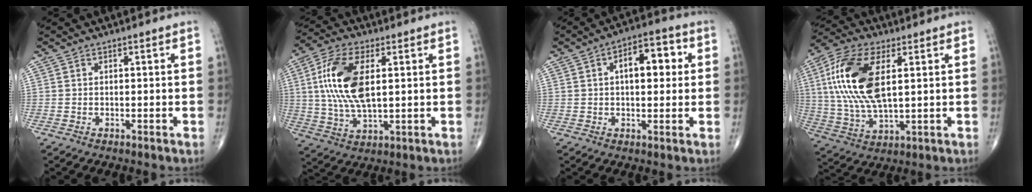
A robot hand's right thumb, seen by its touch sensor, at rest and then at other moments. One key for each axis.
{"total": 14.5, "fx": 2.7, "fy": 6.7, "fz": 12.5, "tx": -0.260, "ty": -0.001, "tz": 0.054}
{"total": 9.5, "fx": 2.0, "fy": 4.8, "fz": 7.9, "tx": -0.091, "ty": 0.018, "tz": 0.022}
{"total": 17.9, "fx": 4.0, "fy": 8.3, "fz": 15.4, "tx": -0.325, "ty": -0.002, "tz": 0.076}